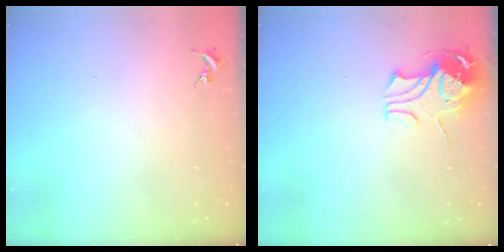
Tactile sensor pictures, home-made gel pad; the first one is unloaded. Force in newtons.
{"total": 9.8, "press": 9.7, "slide": 1.2}